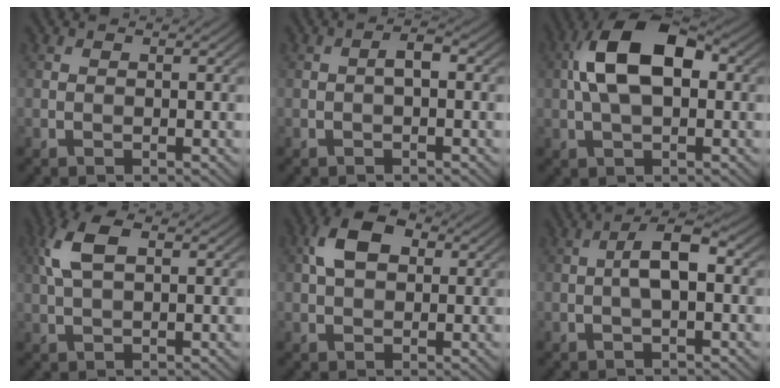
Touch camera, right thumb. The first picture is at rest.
{"total": 1.7, "force": [-0.3, 0.5, 1.6], "torque": [-0.029, 0.008, -0.008]}
{"total": 10.9, "force": [1.4, 5.6, 9.2], "torque": [-0.185, 0.021, 0.017]}
{"total": 5.7, "force": [1.6, 2.5, 4.8], "torque": [-0.119, 0.013, 0.029]}
{"total": 5.9, "force": [1.4, 3.7, 4.4], "torque": [-0.089, 0.013, 0.014]}
{"total": 4.3, "force": [-0.1, 1.3, 4.1], "torque": [-0.077, 0.016, -0.007]}